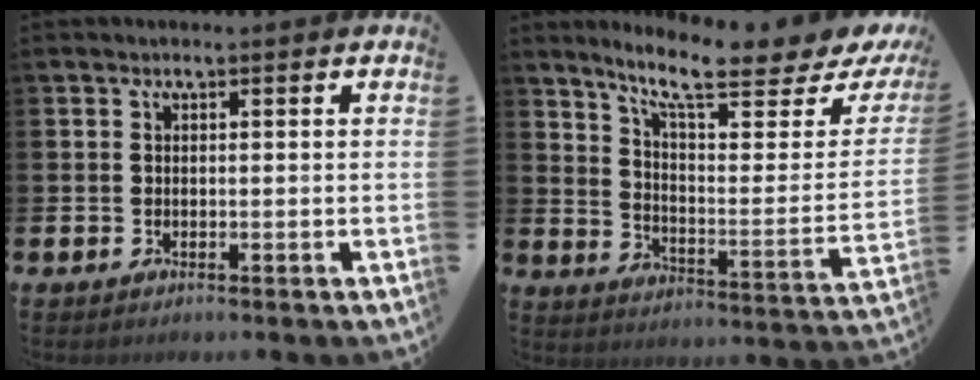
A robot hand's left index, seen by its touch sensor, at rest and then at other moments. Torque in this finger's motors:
{"motor_torque": [-0.03, -0.69, 0.78, 0.19]}